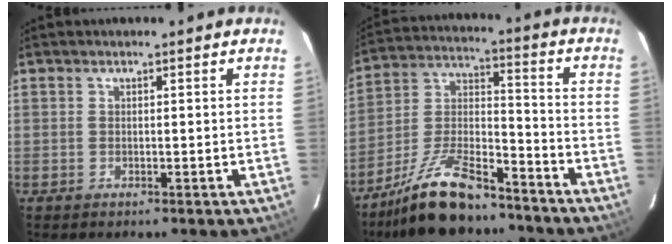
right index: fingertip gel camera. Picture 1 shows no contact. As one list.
[{"total": 16.8, "force": [-12.9, 5.5, 9.2], "torque": [-0.192, 0.007, -0.229]}]